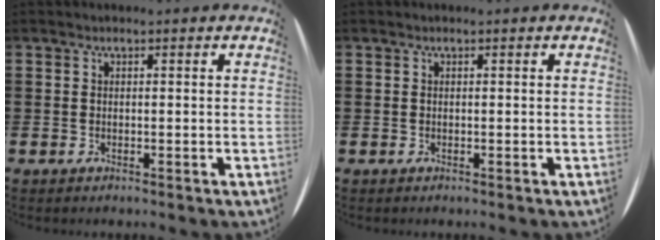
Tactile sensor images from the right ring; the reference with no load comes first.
{"total": 0.0}